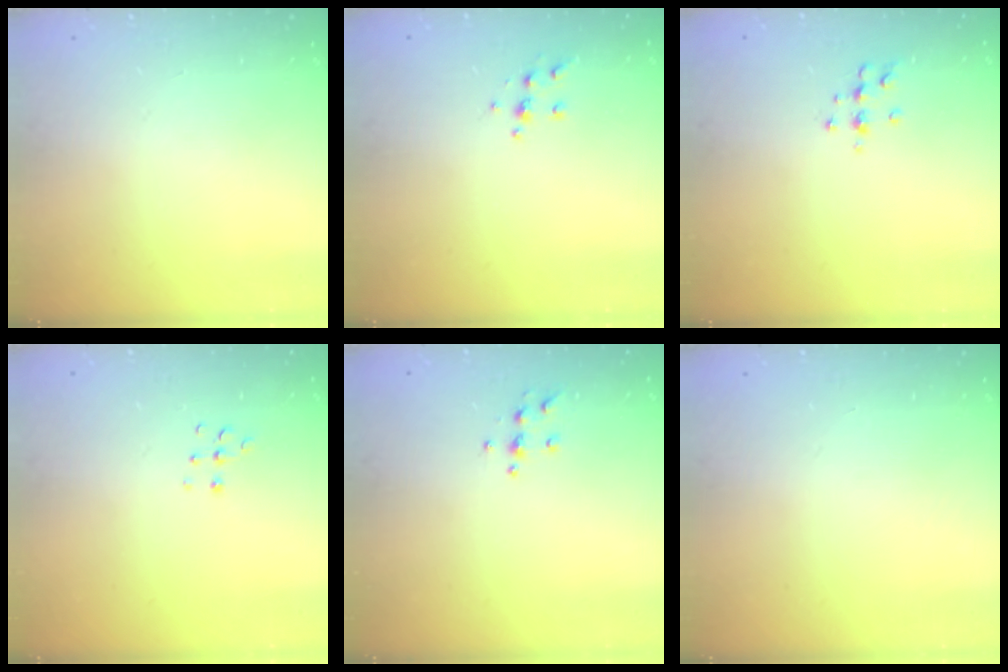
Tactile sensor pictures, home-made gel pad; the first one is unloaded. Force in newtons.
{"total": 5.4, "press": 5.3, "slide": 0.4}
{"total": 5.7, "press": 5.7, "slide": 0.8}
{"total": 4.4, "press": 4.4, "slide": 0.3}
{"total": 4.3, "press": 4.3, "slide": 0.6}
{"total": 0.0}